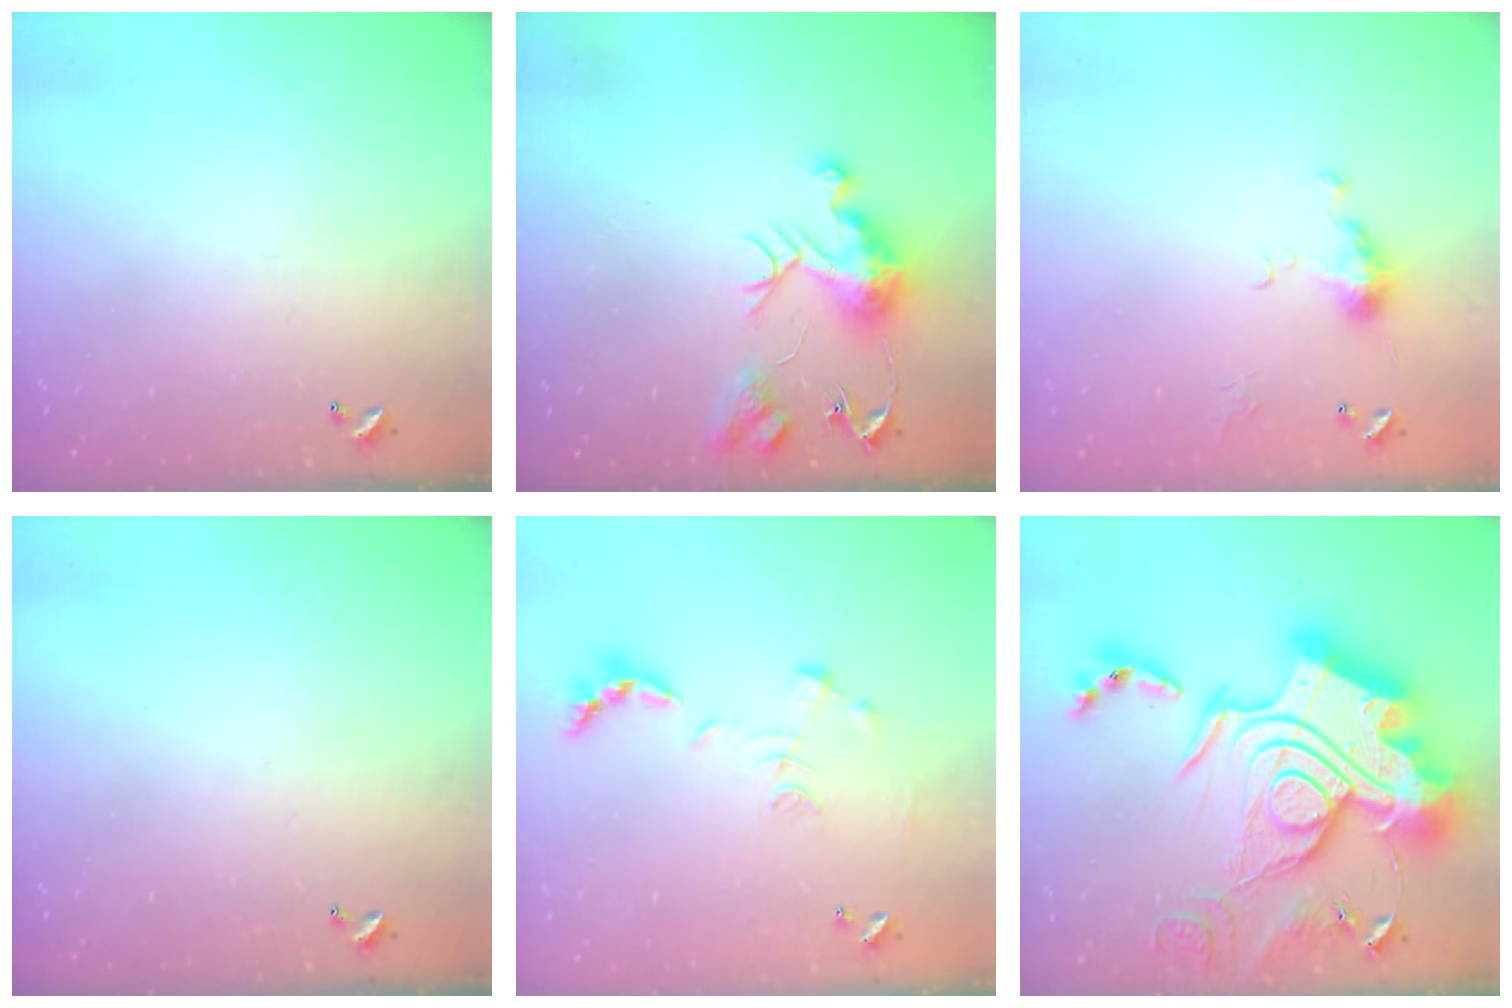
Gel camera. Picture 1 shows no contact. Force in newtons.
{"total": 10.6, "press": 10.6, "slide": 0.9}
{"total": 5.0, "press": 5.0, "slide": 0.7}
{"total": 0.0}
{"total": 1.1, "press": 1.0, "slide": 0.4}
{"total": 0.6, "press": 0.6, "slide": 0.0}